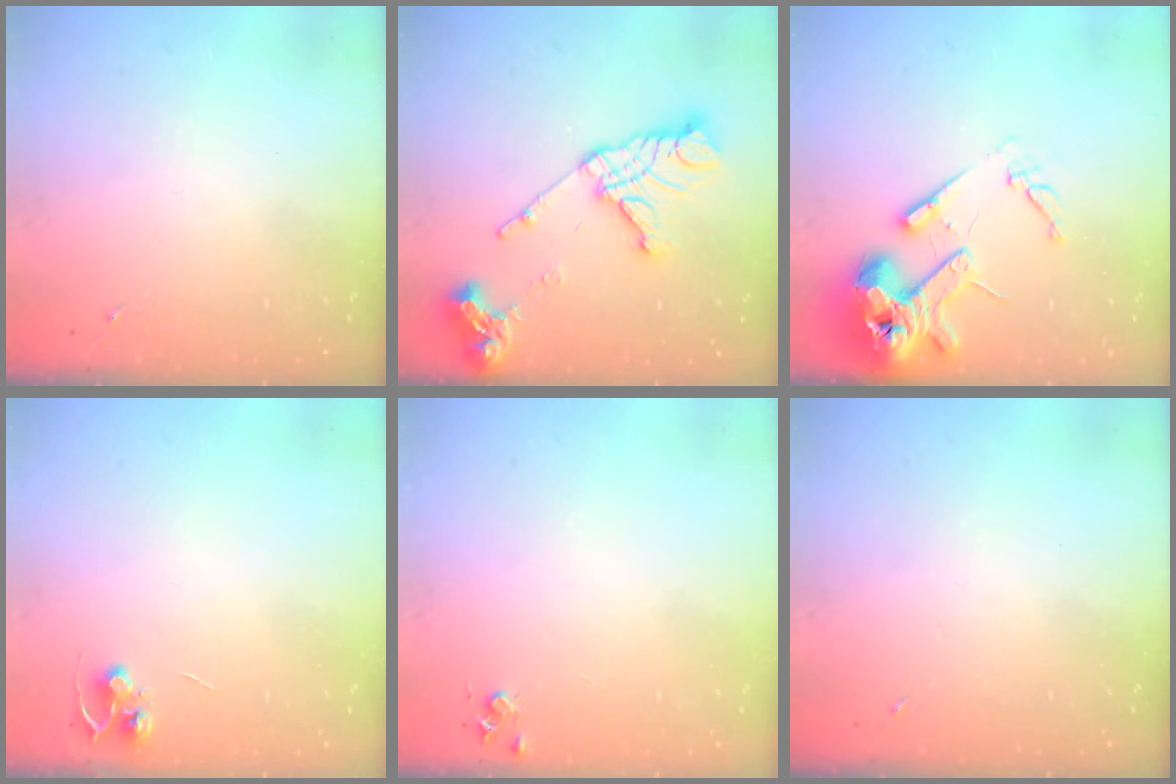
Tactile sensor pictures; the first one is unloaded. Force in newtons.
{"total": 17.0, "press": 16.9, "slide": 1.8}
{"total": 16.3, "press": 16.2, "slide": 2.3}
{"total": 5.7, "press": 5.6, "slide": 0.4}
{"total": 4.4, "press": 4.4, "slide": 0.5}
{"total": 0.0}